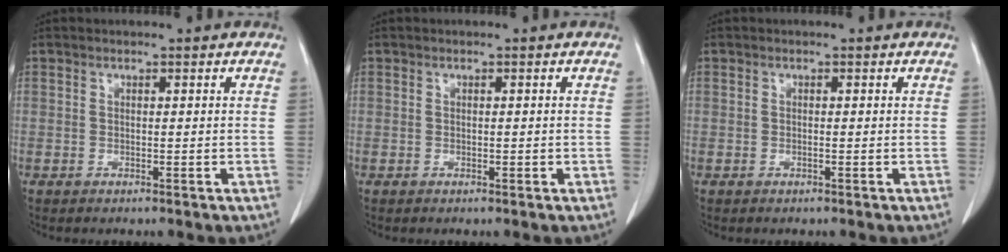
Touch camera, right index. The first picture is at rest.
{"total": 0.0}
{"total": 0.0}